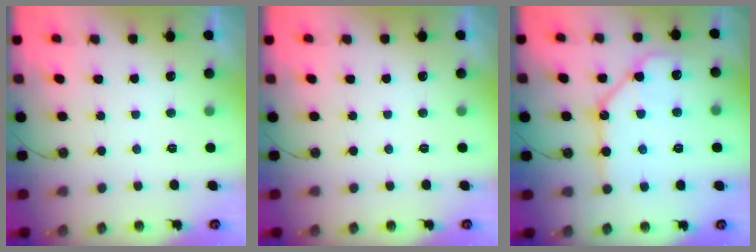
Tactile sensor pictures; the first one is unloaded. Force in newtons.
{"total": 0.0}
{"total": 12.8, "press": 12.8, "slide": 1.1}